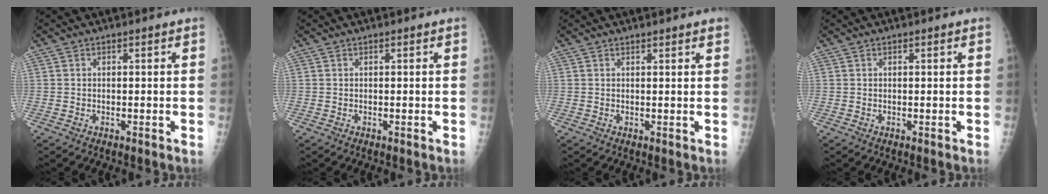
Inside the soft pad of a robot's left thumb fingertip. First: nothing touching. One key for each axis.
{"total": 0.0}
{"total": 2.0, "fx": 1.7, "fy": 0.3, "fz": 0.9, "tx": -0.005, "ty": -0.002, "tz": 0.018}
{"total": 0.0}